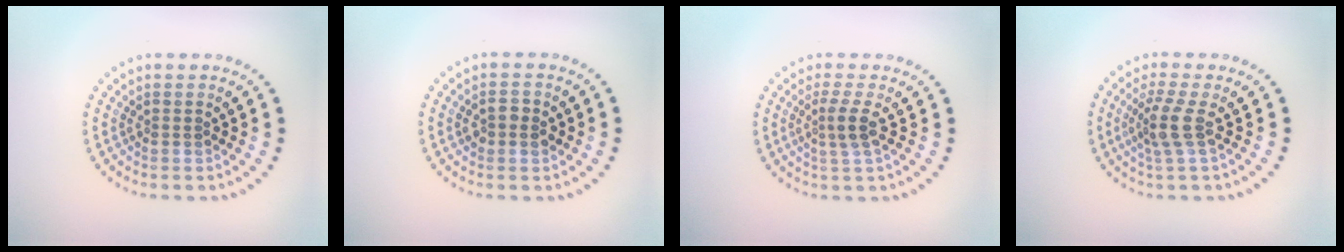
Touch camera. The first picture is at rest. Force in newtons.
{"total": 1.6, "press": 1.6, "slide": 0.1}
{"total": 1.9, "press": 1.4, "slide": 1.3}
{"total": 2.7, "press": 2.0, "slide": 1.8}